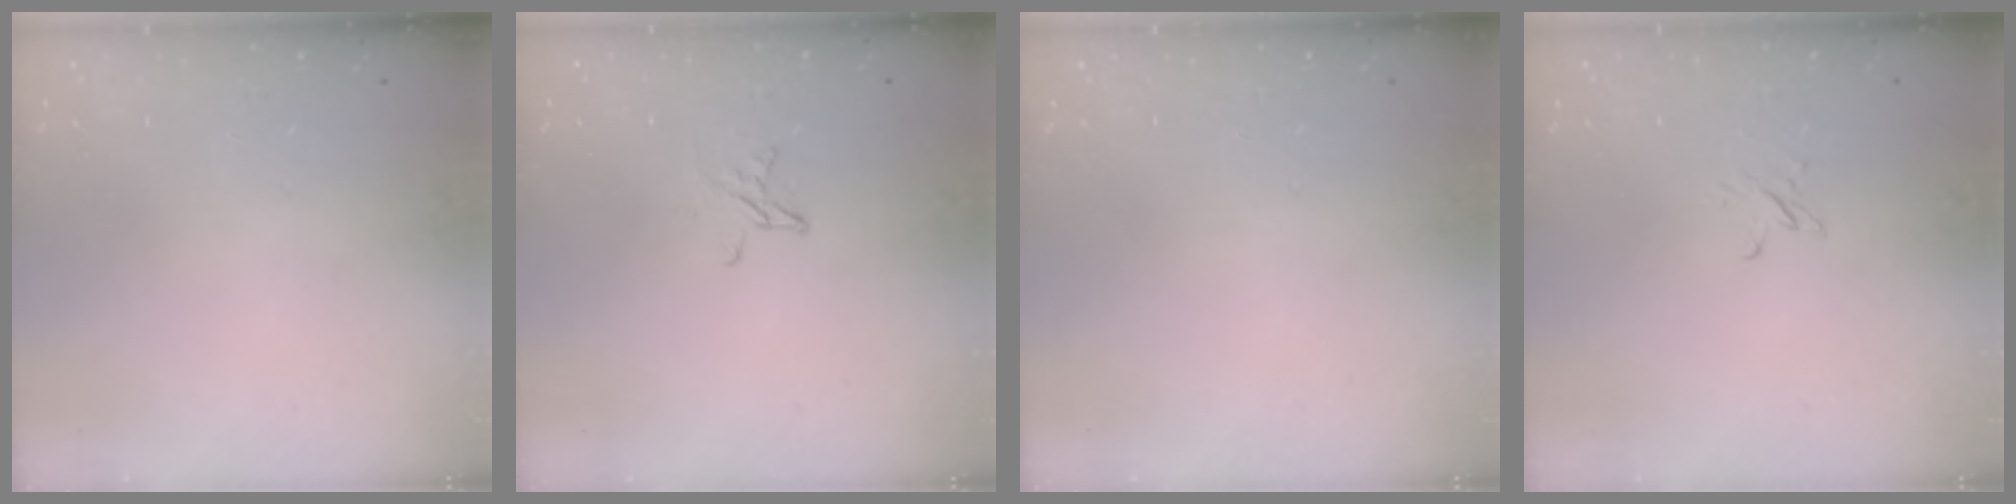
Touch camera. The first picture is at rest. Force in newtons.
{"total": 4.4, "press": 4.3, "slide": 0.4}
{"total": 0.0}
{"total": 2.4, "press": 2.4, "slide": 0.3}